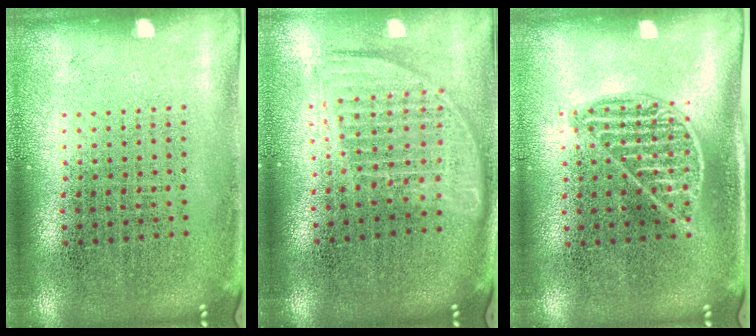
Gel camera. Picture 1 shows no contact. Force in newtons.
{"total": 1.7, "press": 1.4, "slide": 0.9}
{"total": 0.9, "press": 0.9, "slide": 0.3}